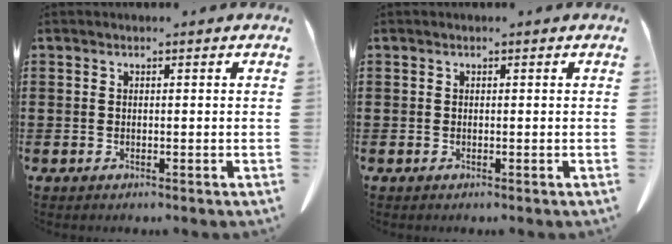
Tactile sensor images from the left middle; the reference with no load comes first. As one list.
[{"total": 0.0}]